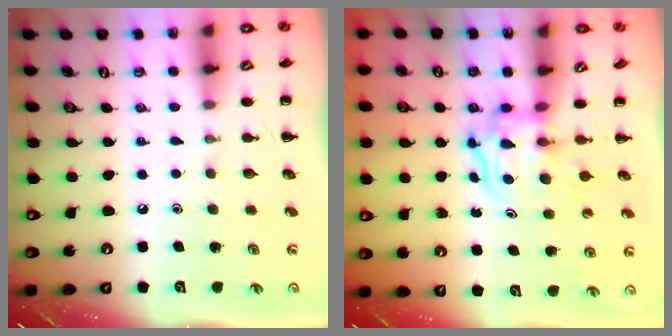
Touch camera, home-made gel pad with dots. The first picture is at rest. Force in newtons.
{"total": 3.4, "press": 3.4, "slide": 0.3}